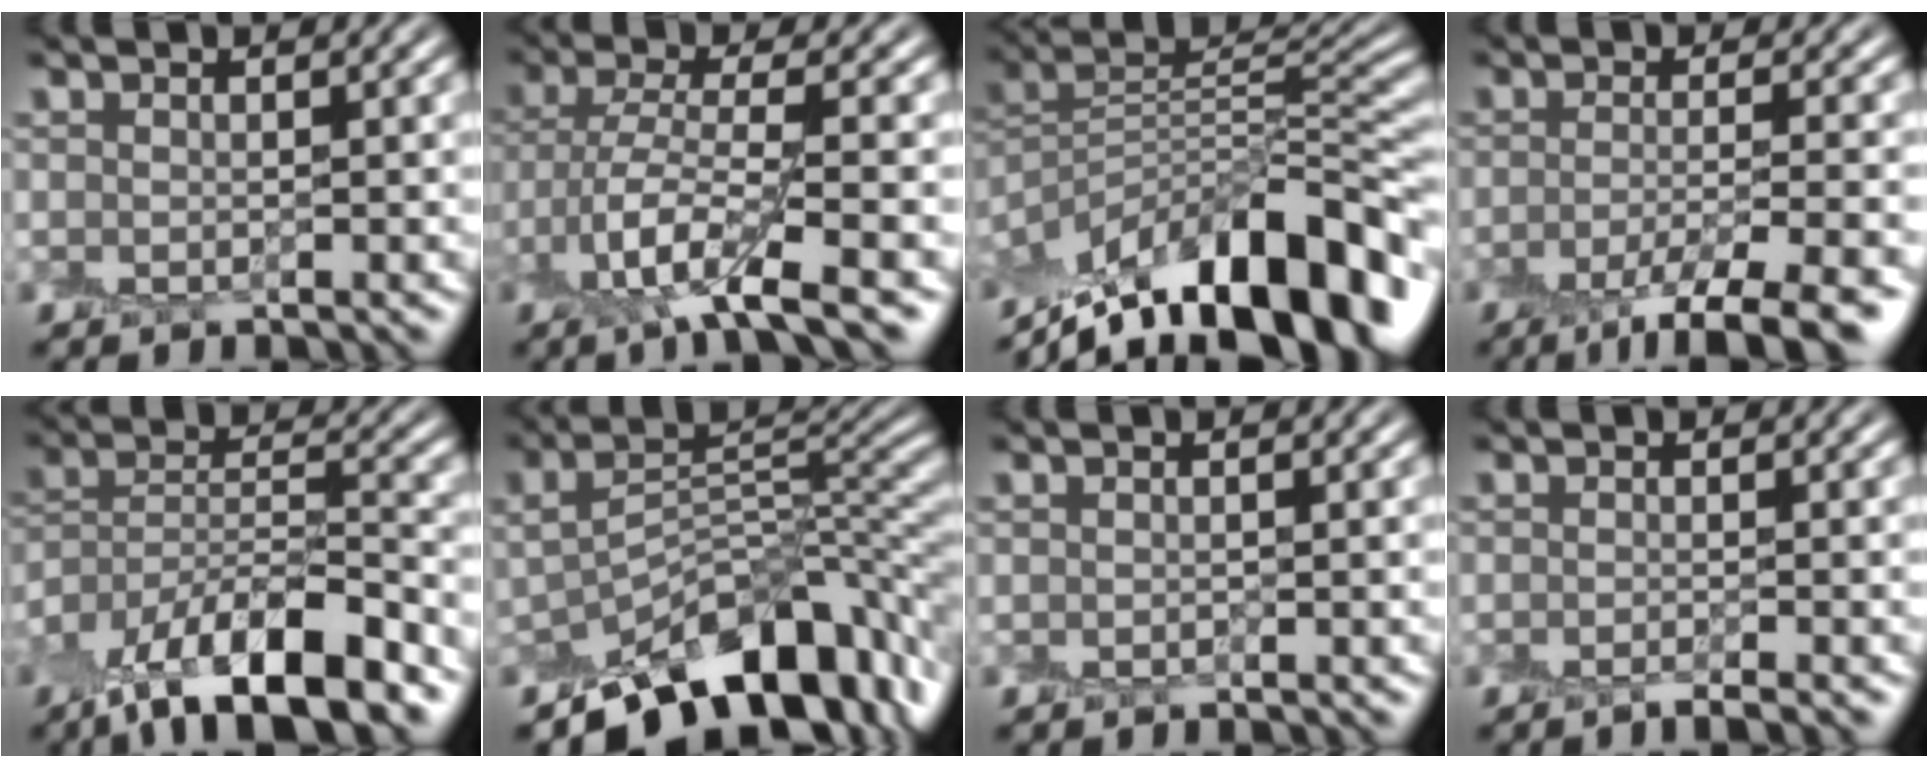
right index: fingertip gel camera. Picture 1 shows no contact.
{"total": 5.9, "force": [-2.2, 1.4, 5.3], "torque": [-0.105, -0.005, -0.050]}
{"total": 14.5, "force": [-9.9, 5.0, 9.4], "torque": [-0.158, 0.035, -0.176]}
{"total": 6.9, "force": [-3.9, 1.4, 5.5], "torque": [-0.076, -0.003, -0.068]}
{"total": 12.1, "force": [-8.7, 3.2, 7.8], "torque": [-0.129, 0.013, -0.161]}
{"total": 9.5, "force": [-5.5, 4.5, 6.3], "torque": [-0.077, 0.000, -0.095]}
{"total": 0.0}
{"total": 1.7, "force": [-1.2, 0.1, 1.3], "torque": [-0.011, -0.002, -0.025]}